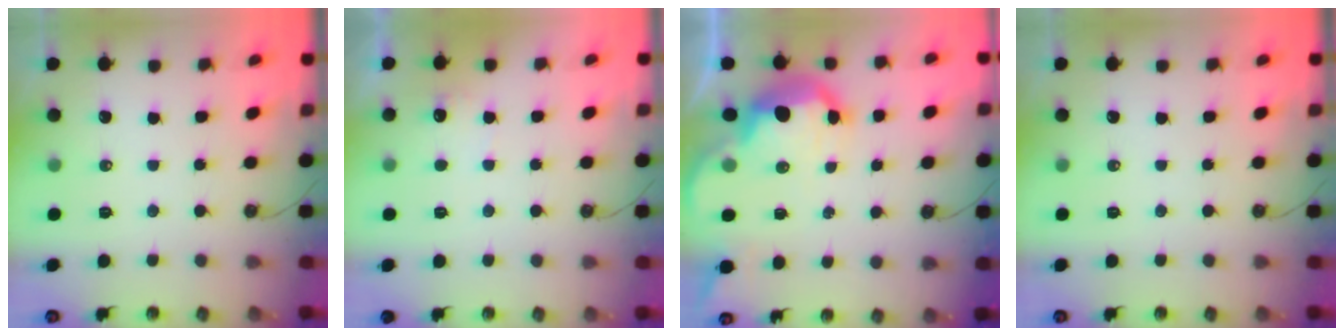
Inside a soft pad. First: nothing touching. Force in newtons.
{"total": 5.8, "press": 5.7, "slide": 1.2}
{"total": 11.4, "press": 11.4, "slide": 0.9}
{"total": 0.0}